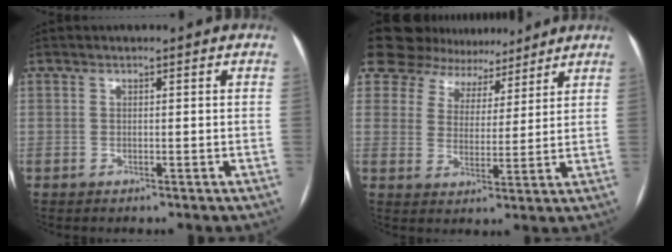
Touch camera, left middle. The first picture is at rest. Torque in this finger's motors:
{"motor_torque": [2.14, 0.00, 1.05, 0.21]}